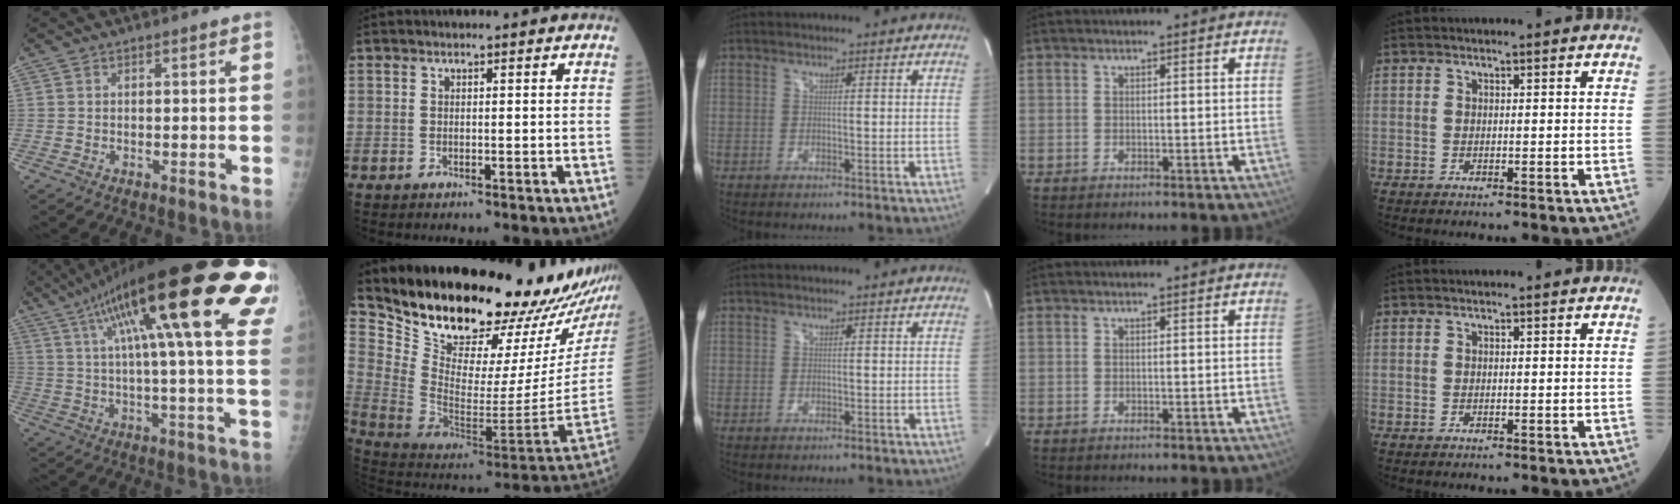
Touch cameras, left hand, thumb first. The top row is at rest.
{"thumb": {"total": 32.8, "force": [15.3, 6.0, 28.5], "torque": [-0.348, 0.021, 0.227]}, "index": {"total": 28.3, "force": [24.8, 2.8, 13.3], "torque": [-0.225, -0.115, 0.365]}}